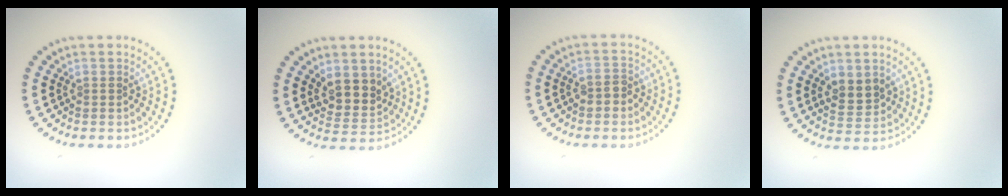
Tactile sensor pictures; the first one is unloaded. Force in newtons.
{"total": 3.3, "press": 2.9, "slide": 1.5}
{"total": 1.7, "press": 1.7, "slide": 0.4}
{"total": 2.6, "press": 2.5, "slide": 0.7}